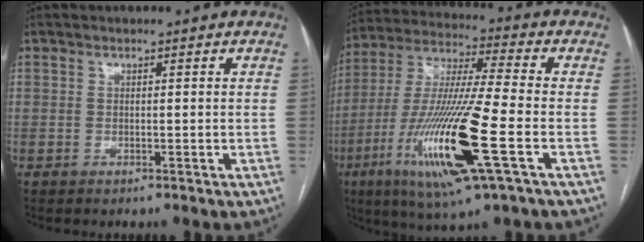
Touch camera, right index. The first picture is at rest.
{"total": 19.7, "force": [-6.8, 0.9, 18.5], "torque": [-0.396, -0.031, -0.128]}